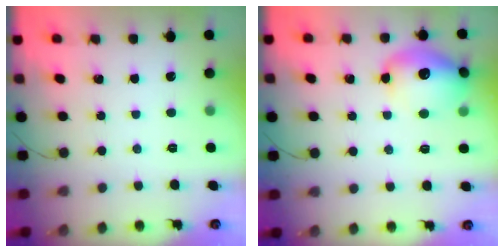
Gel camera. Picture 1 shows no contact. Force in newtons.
{"total": 14.1, "press": 14.1, "slide": 0.9}